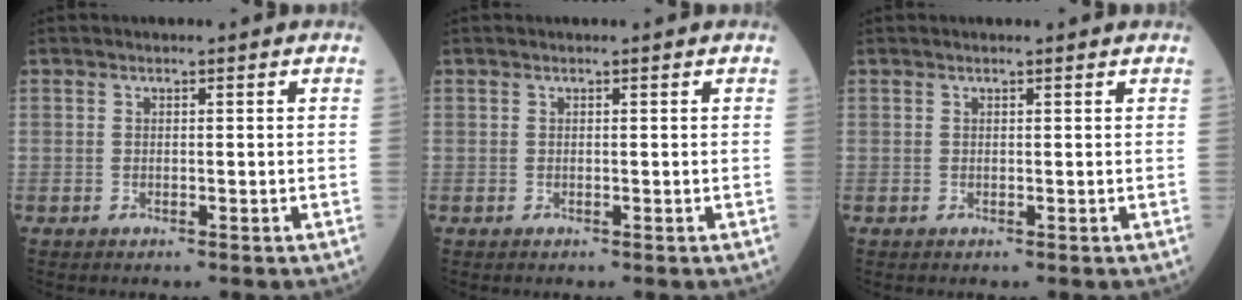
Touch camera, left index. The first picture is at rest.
{"total": 0.0}
{"total": 1.2, "force": [1.2, 0.0, 0.5], "torque": [-0.011, 0.009, 0.015]}